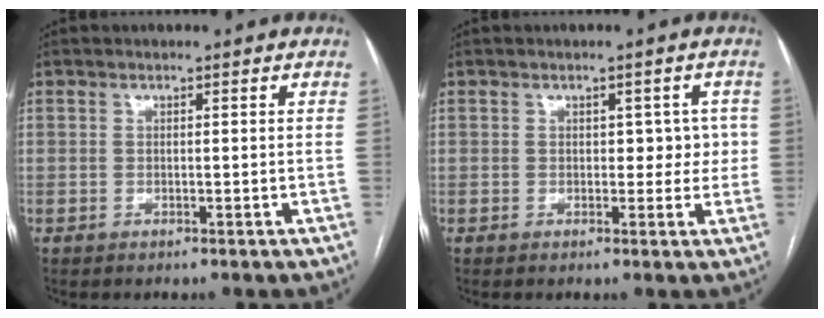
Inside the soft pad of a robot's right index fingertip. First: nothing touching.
{"total": 3.3, "force": [0.3, 2.3, 2.4], "torque": [-0.016, 0.014, 0.004]}